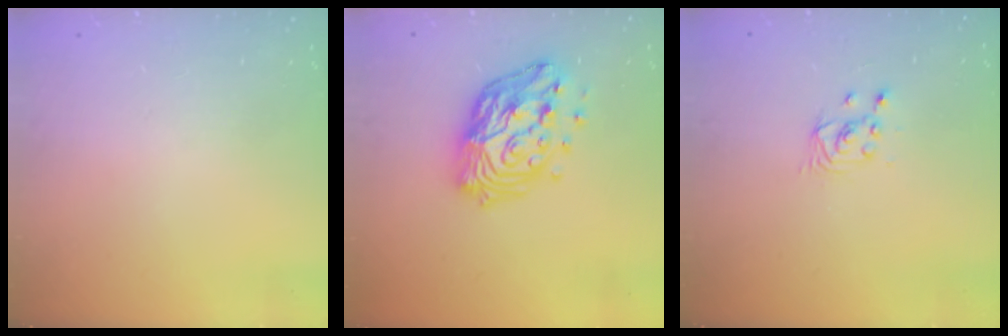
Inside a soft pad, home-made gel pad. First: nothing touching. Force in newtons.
{"total": 17.1, "press": 17.0, "slide": 1.9}
{"total": 2.2, "press": 2.2, "slide": 0.3}